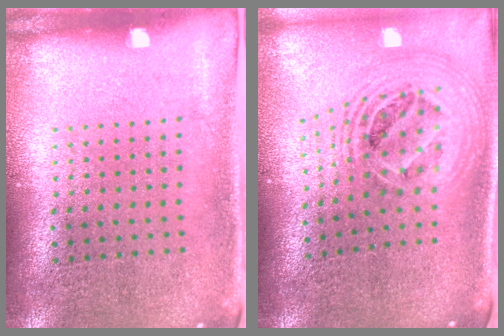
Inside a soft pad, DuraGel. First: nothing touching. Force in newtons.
{"total": 2.5, "press": 1.9, "slide": 1.7}